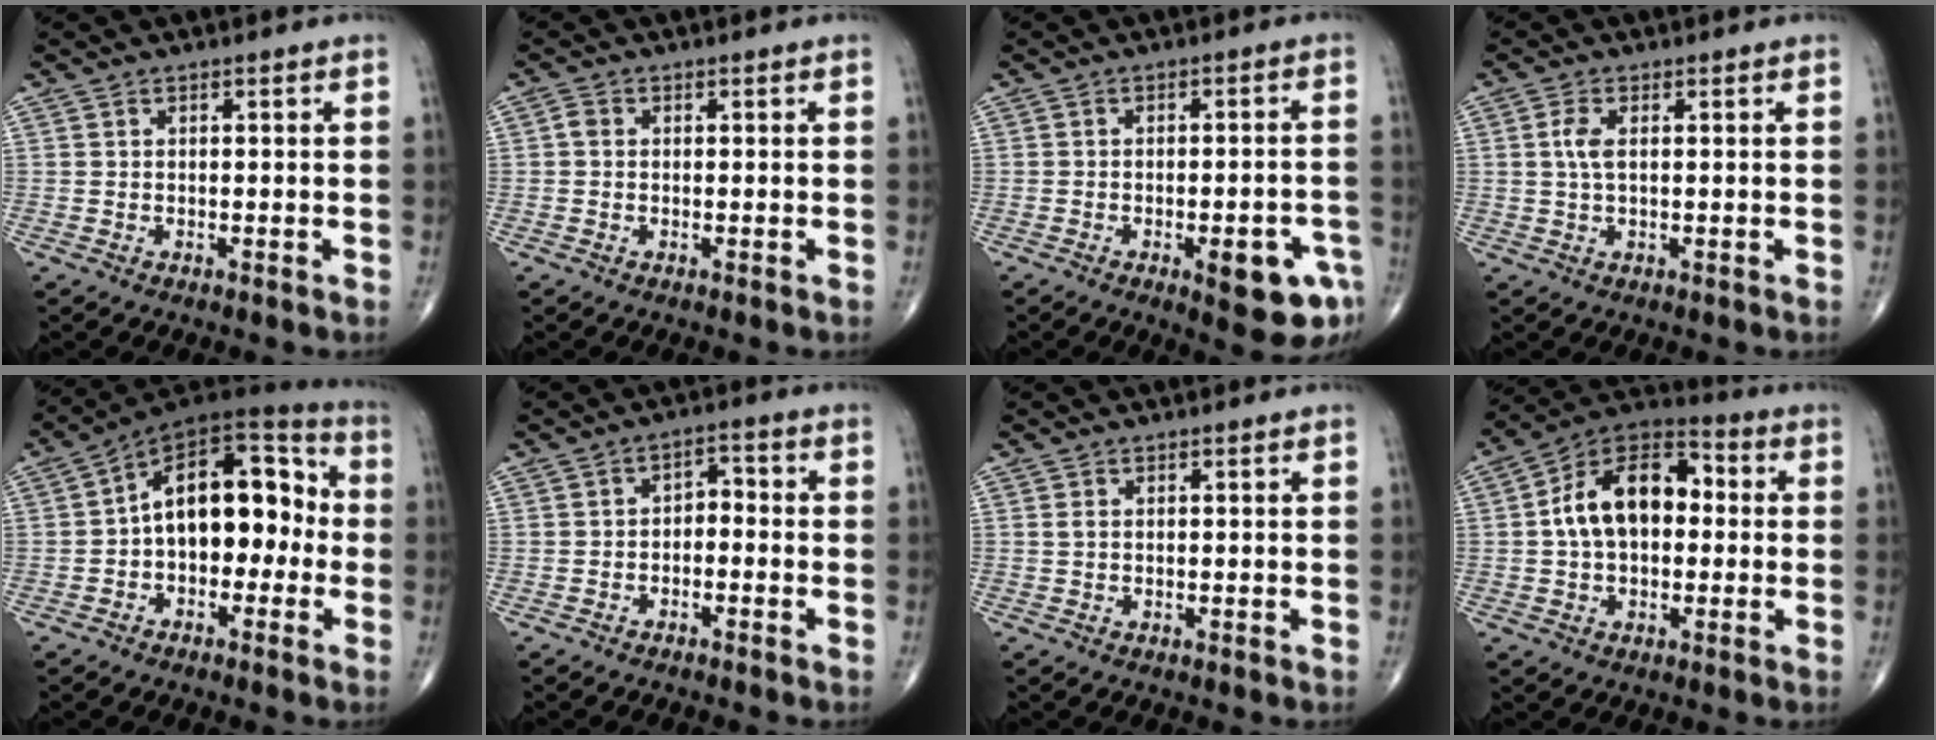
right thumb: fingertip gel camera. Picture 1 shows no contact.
{"total": 1.3, "force": [0.0, 1.0, 0.8], "torque": [-0.010, 0.002, -0.005]}
{"total": 10.0, "force": [-4.5, 3.1, 8.4], "torque": [-0.086, 0.019, -0.050]}
{"total": 3.0, "force": [0.5, 1.3, 2.7], "torque": [-0.068, 0.005, 0.009]}
{"total": 16.2, "force": [-0.9, 9.8, 13.0], "torque": [-0.156, 0.052, -0.029]}
{"total": 3.4, "force": [-1.3, 2.2, 2.2], "torque": [-0.020, 0.030, -0.031]}
{"total": 0.7, "force": [0.2, 0.4, 0.5], "torque": [-0.011, 0.003, 0.004]}
{"total": 15.4, "force": [1.1, 9.6, 12.0], "torque": [-0.177, 0.038, 0.004]}